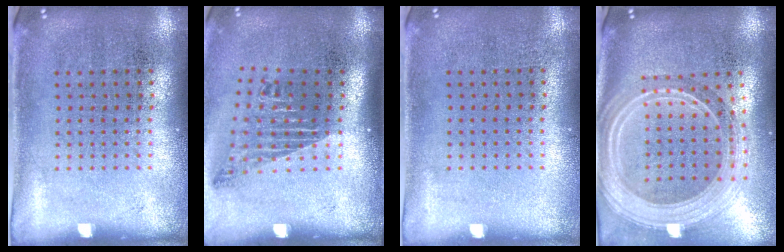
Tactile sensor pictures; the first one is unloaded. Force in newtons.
{"total": 1.8, "press": 1.2, "slide": 1.3}
{"total": 0.0}
{"total": 2.7, "press": 2.2, "slide": 1.5}